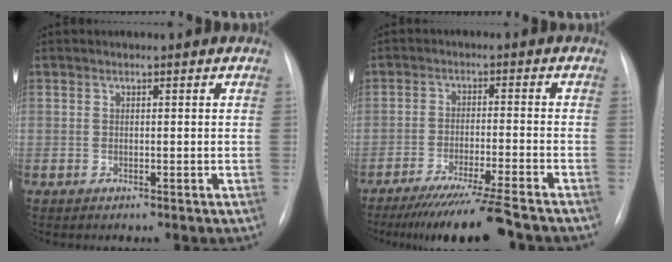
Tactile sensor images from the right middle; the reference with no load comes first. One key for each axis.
{"total": 12.4, "fx": -10.5, "fy": -1.0, "fz": 6.6, "tx": -0.092, "ty": -0.035, "tz": -0.165}